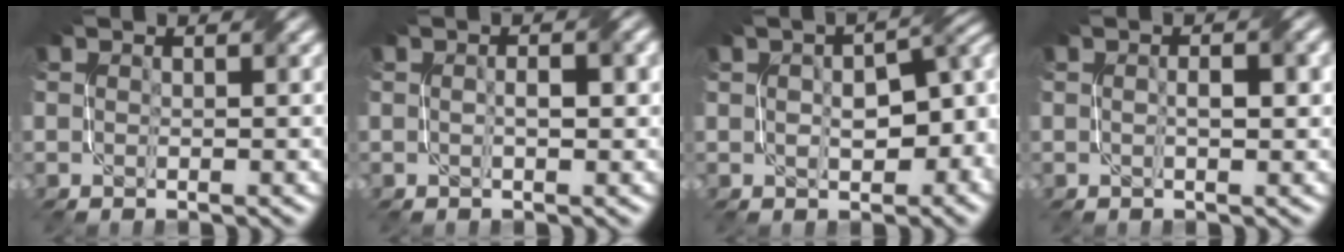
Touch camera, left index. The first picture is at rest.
{"total": 1.9, "force": [0.0, 0.6, 1.8], "torque": [-0.032, 0.004, -0.001]}
{"total": 8.8, "force": [-0.3, 5.1, 7.1], "torque": [-0.083, 0.005, 0.004]}
{"total": 2.1, "force": [0.1, 0.6, 2.1], "torque": [-0.032, 0.003, 0.000]}